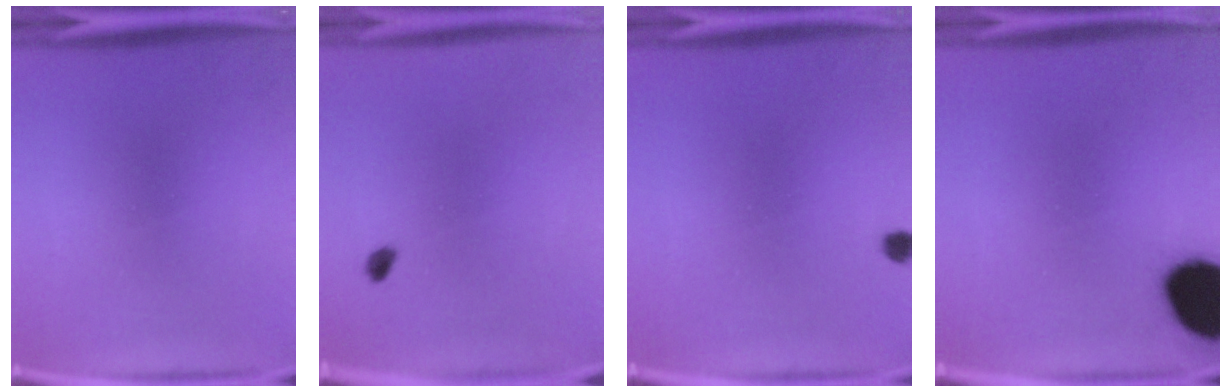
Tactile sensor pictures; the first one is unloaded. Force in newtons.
{"total": 1.4}
{"total": 1.4}
{"total": 18.1}